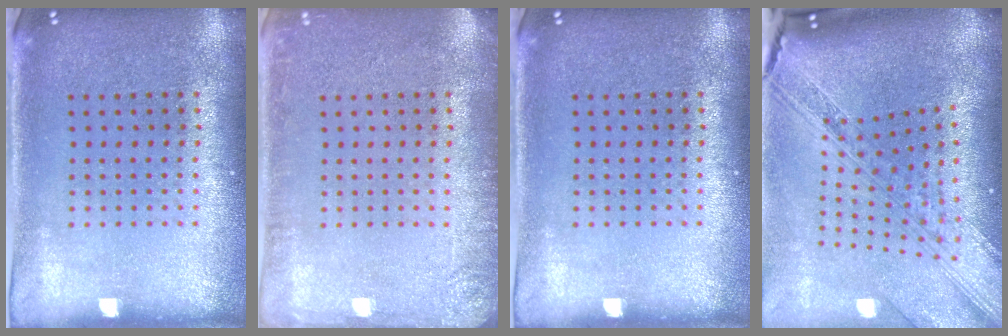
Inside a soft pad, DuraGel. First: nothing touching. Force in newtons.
{"total": 2.0, "press": 2.0, "slide": 0.3}
{"total": 0.0}
{"total": 4.1, "press": 2.9, "slide": 2.9}